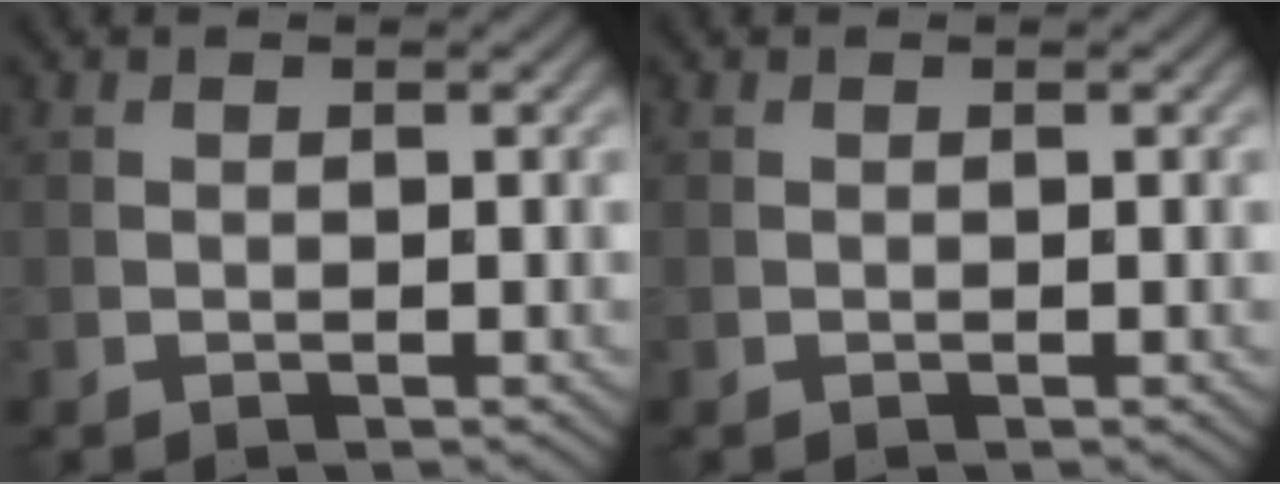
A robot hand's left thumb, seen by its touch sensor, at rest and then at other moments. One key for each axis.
{"total": 0.0}